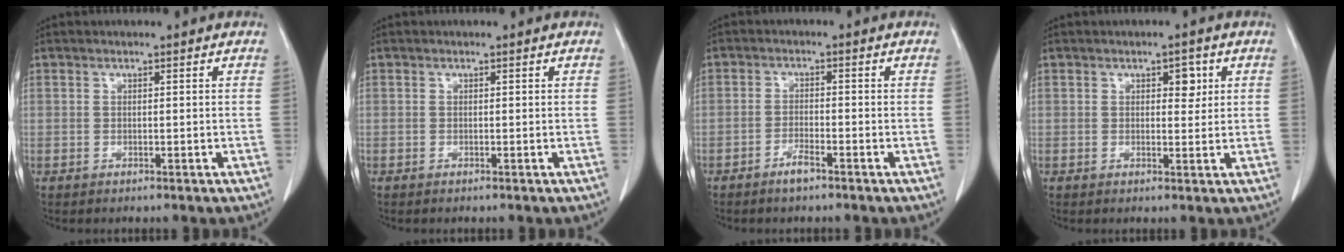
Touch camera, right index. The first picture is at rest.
{"total": 0.0}
{"total": 2.7, "force": [-2.0, 0.4, 1.7], "torque": [-0.034, 0.001, -0.037]}
{"total": 2.6, "force": [1.0, 1.4, 2.0], "torque": [-0.022, 0.002, 0.014]}